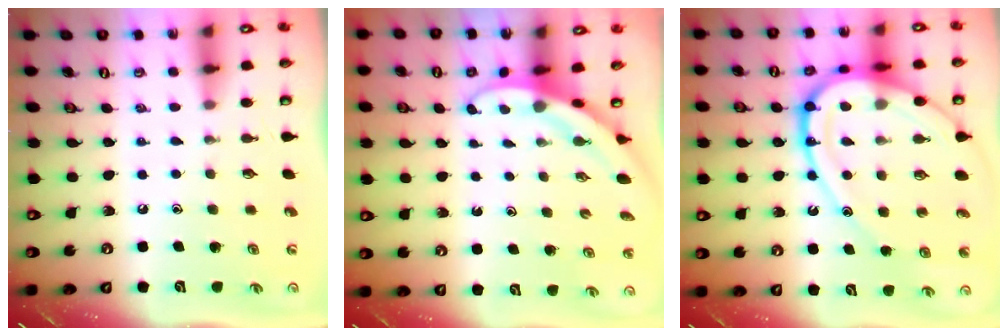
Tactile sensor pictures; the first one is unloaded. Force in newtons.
{"total": 4.1, "press": 4.1, "slide": 0.2}
{"total": 20.7, "press": 20.6, "slide": 2.3}